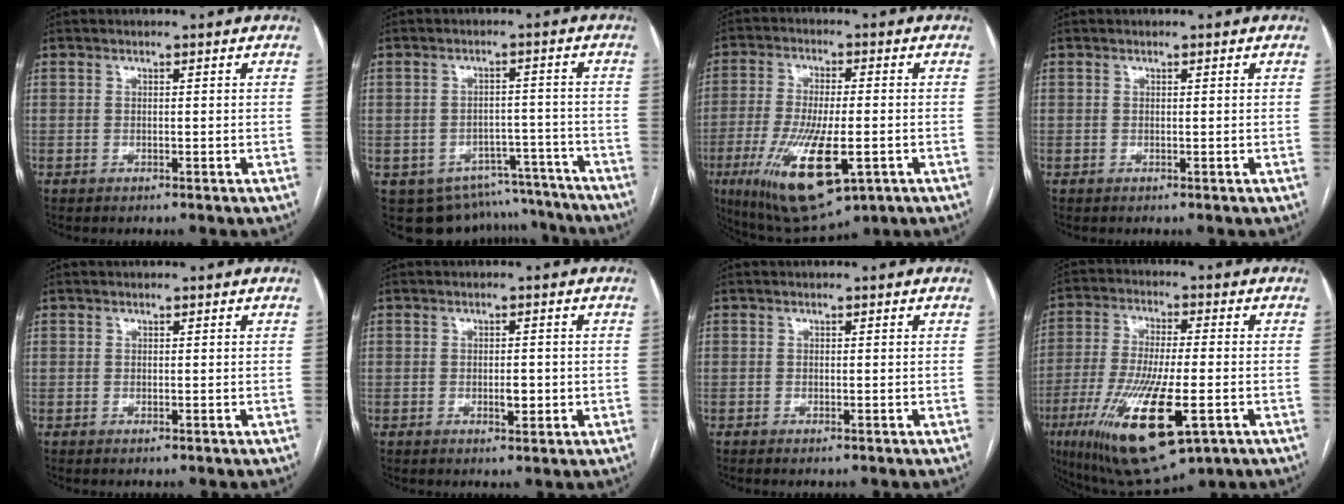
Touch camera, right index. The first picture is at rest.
{"total": 12.9, "force": [-11.0, 6.5, 1.8], "torque": [-0.015, 0.036, -0.128]}
{"total": 15.5, "force": [-5.5, 4.3, 13.9], "torque": [-0.266, -0.026, -0.075]}
{"total": 0.0}
{"total": 0.0}
{"total": 2.5, "force": [-0.5, 1.0, 2.2], "torque": [-0.036, 0.001, -0.003]}
{"total": 0.6, "force": [-0.5, 0.0, 0.3], "torque": [-0.006, -0.001, -0.007]}
{"total": 19.0, "force": [-7.6, 3.8, 17.0], "torque": [-0.341, -0.039, -0.122]}